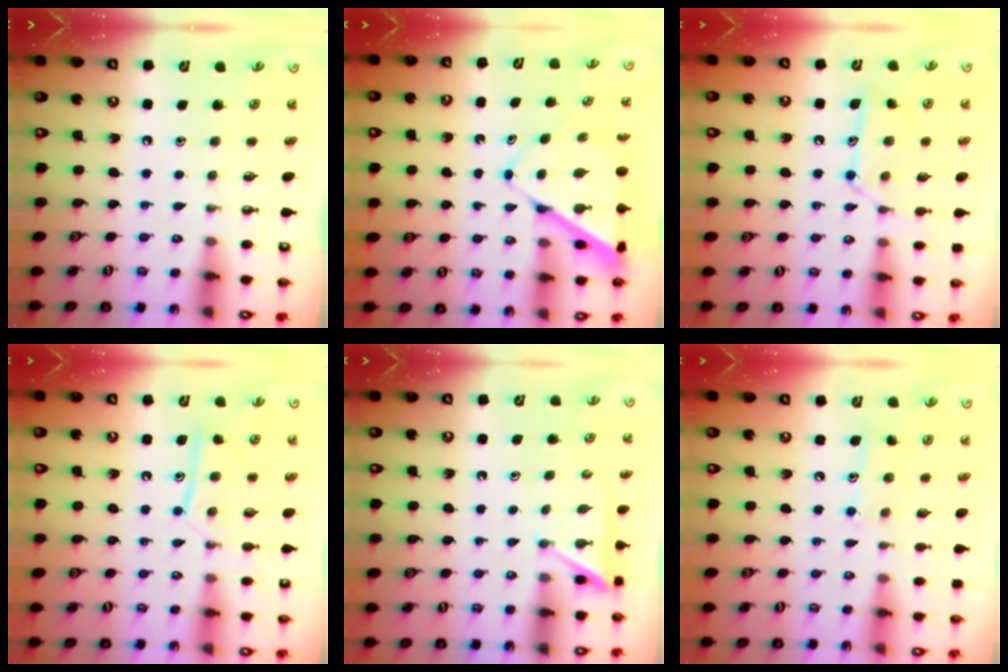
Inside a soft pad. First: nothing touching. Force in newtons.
{"total": 7.6, "press": 7.6, "slide": 0.4}
{"total": 12.9, "press": 12.9, "slide": 0.7}
{"total": 11.5, "press": 11.4, "slide": 0.8}
{"total": 4.6, "press": 4.6, "slide": 0.4}
{"total": 8.3, "press": 8.3, "slide": 0.6}